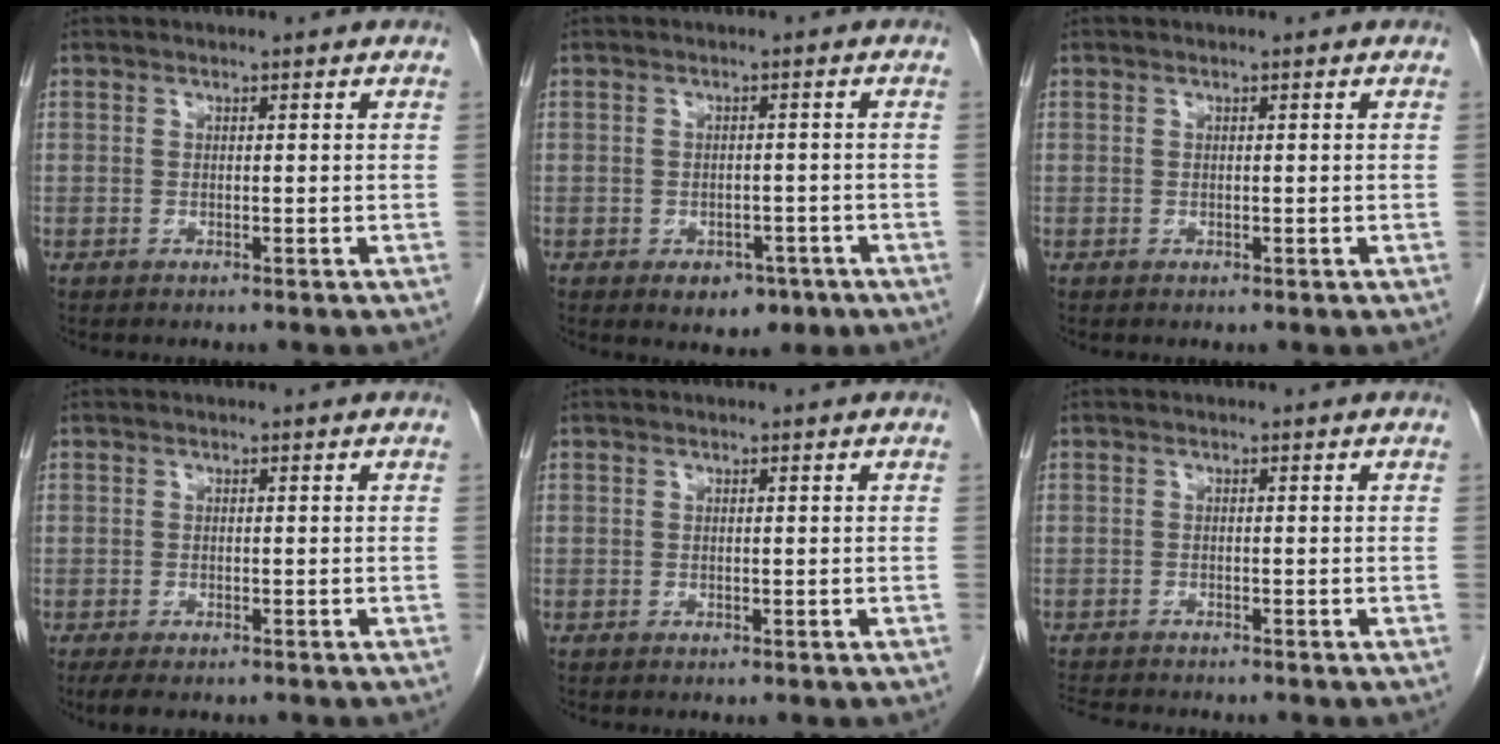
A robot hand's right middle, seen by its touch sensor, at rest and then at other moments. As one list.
[{"total": 4.4, "force": [-2.4, 2.8, 2.4], "torque": [-0.025, 0.002, -0.021]}, {"total": 0.0}, {"total": 3.3, "force": [-2.4, 1.2, 1.9], "torque": [-0.038, -0.011, -0.034]}, {"total": 0.0}, {"total": 3.8, "force": [-3.6, 0.3, 1.1], "torque": [-0.019, -0.016, -0.061]}]